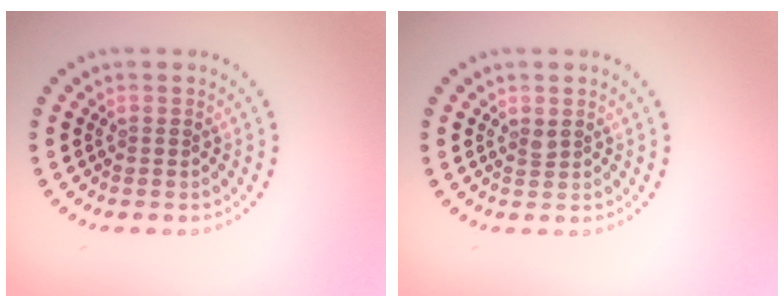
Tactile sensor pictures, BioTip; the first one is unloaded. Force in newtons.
{"total": 0.7, "press": 0.6, "slide": 0.4}